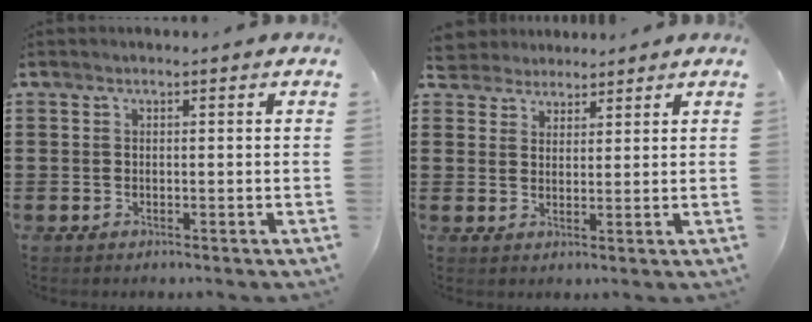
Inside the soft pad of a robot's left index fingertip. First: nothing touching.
{"total": 3.0, "force": [2.7, 1.4, -0.4], "torque": [-0.007, 0.000, 0.050]}